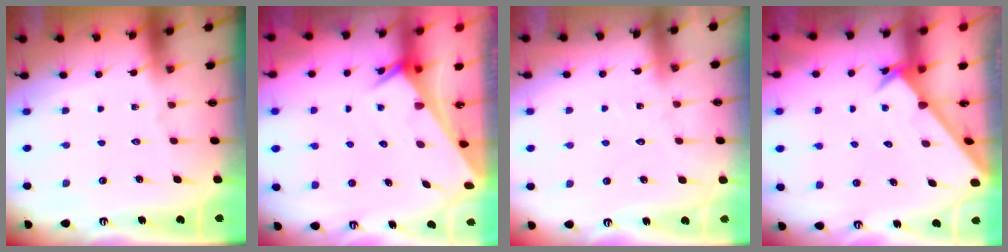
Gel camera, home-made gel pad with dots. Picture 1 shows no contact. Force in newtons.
{"total": 2.6, "press": 2.6, "slide": 0.1}
{"total": 7.1, "press": 7.0, "slide": 0.6}
{"total": 2.4, "press": 2.4, "slide": 0.2}